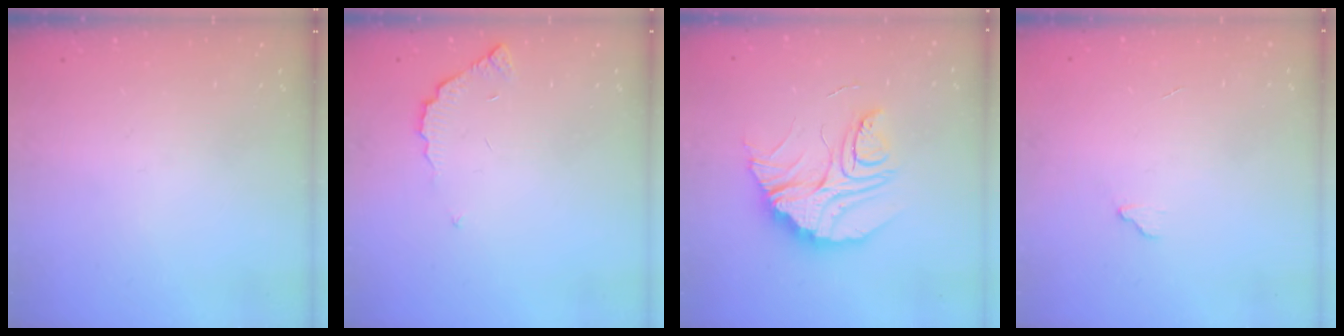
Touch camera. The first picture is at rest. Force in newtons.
{"total": 3.7, "press": 3.7, "slide": 0.3}
{"total": 18.8, "press": 18.7, "slide": 1.6}
{"total": 4.3, "press": 4.3, "slide": 0.3}